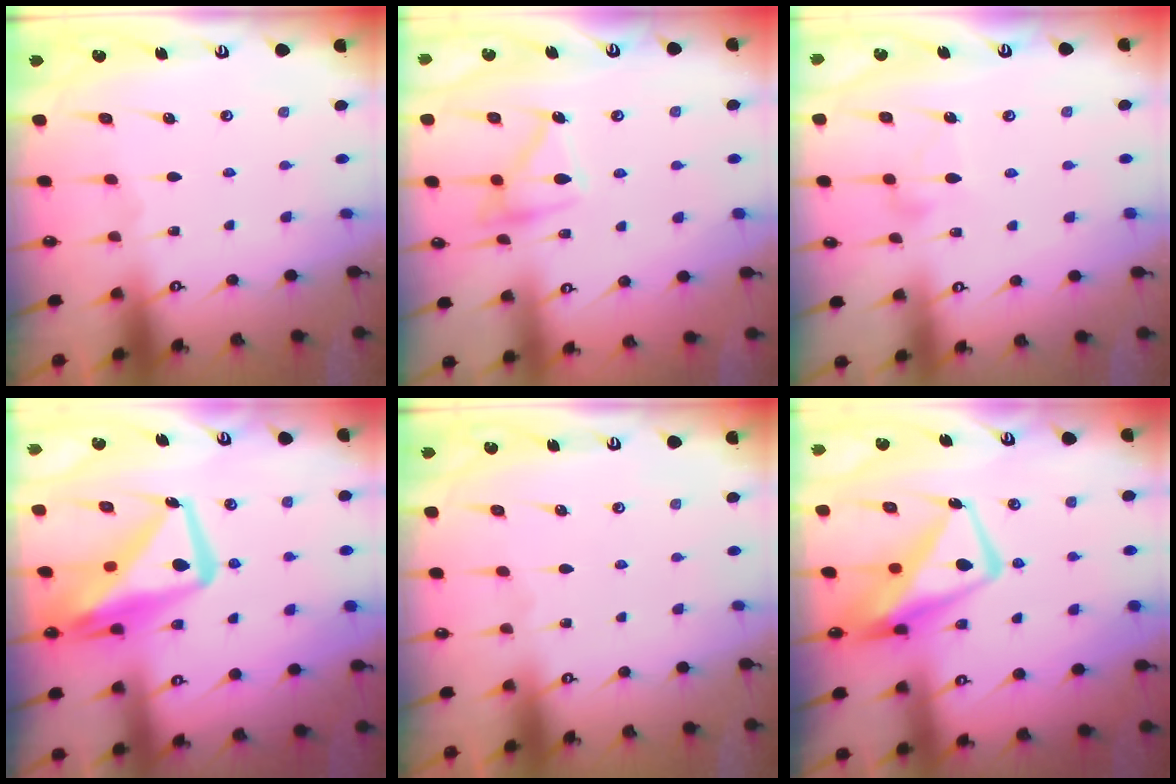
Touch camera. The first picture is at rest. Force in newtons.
{"total": 13.7, "press": 13.7, "slide": 0.9}
{"total": 5.8, "press": 5.8, "slide": 0.4}
{"total": 15.7, "press": 15.6, "slide": 1.4}
{"total": 0.0}
{"total": 10.4, "press": 10.3, "slide": 1.7}